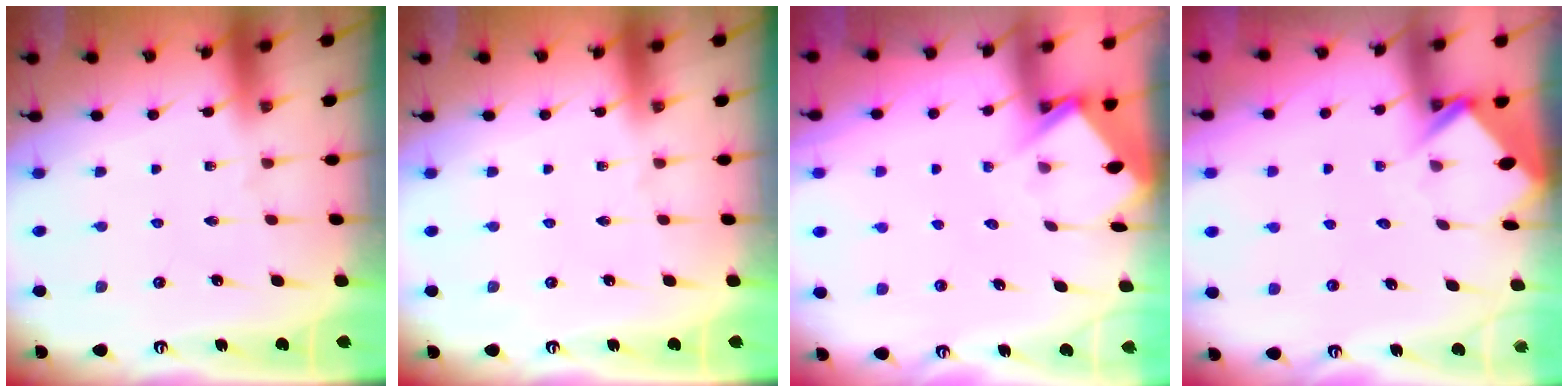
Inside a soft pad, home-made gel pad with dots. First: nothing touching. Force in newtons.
{"total": 0.0}
{"total": 3.9, "press": 3.8, "slide": 0.3}
{"total": 4.5, "press": 4.5, "slide": 0.4}